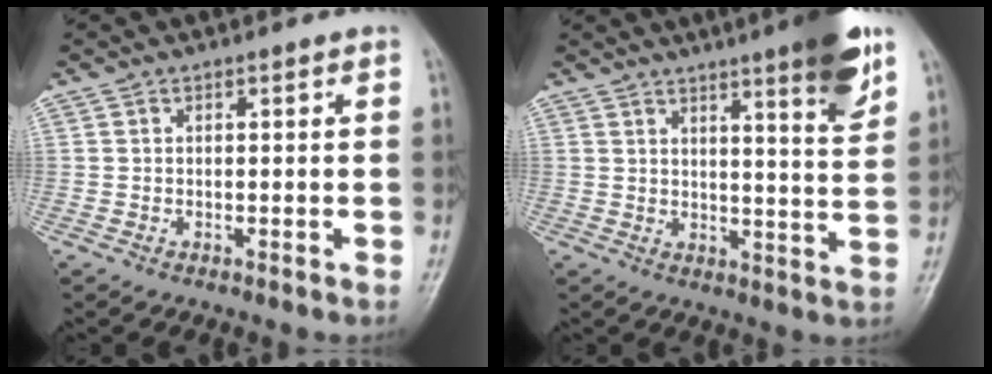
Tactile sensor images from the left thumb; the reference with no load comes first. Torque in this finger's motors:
{"motor_torque": [1.96, 1.18, 1.48, -1.04, 0.31]}